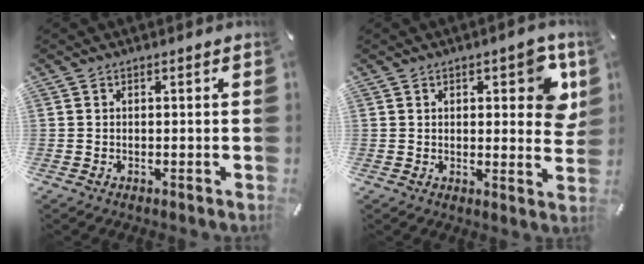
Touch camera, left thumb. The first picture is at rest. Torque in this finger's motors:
{"motor_torque": [0.32, 0.29, 0.35, 0.11, 0.07]}